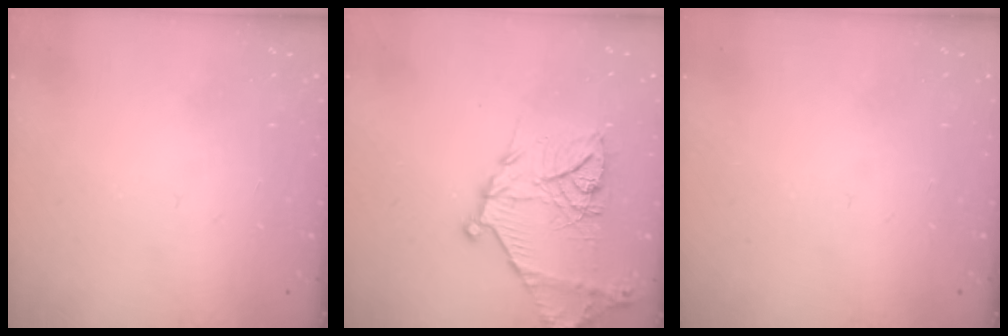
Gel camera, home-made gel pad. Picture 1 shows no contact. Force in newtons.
{"total": 18.7, "press": 18.6, "slide": 1.4}
{"total": 0.0}